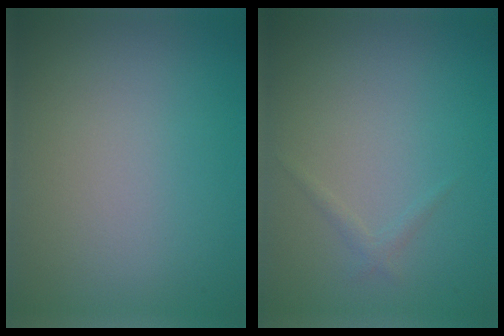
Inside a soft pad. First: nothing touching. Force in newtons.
{"total": 0.7, "press": 0.7, "slide": 0.0}